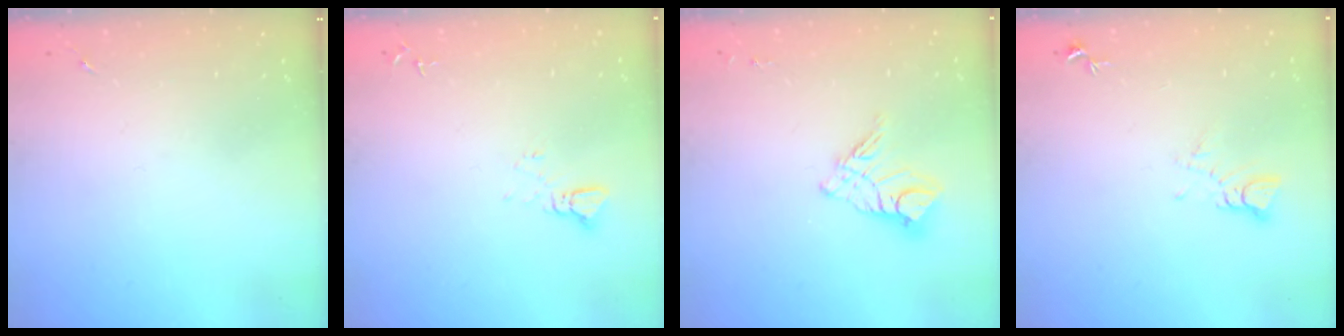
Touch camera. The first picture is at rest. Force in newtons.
{"total": 3.7, "press": 3.7, "slide": 0.3}
{"total": 11.3, "press": 11.3, "slide": 1.1}
{"total": 3.5, "press": 3.4, "slide": 0.3}